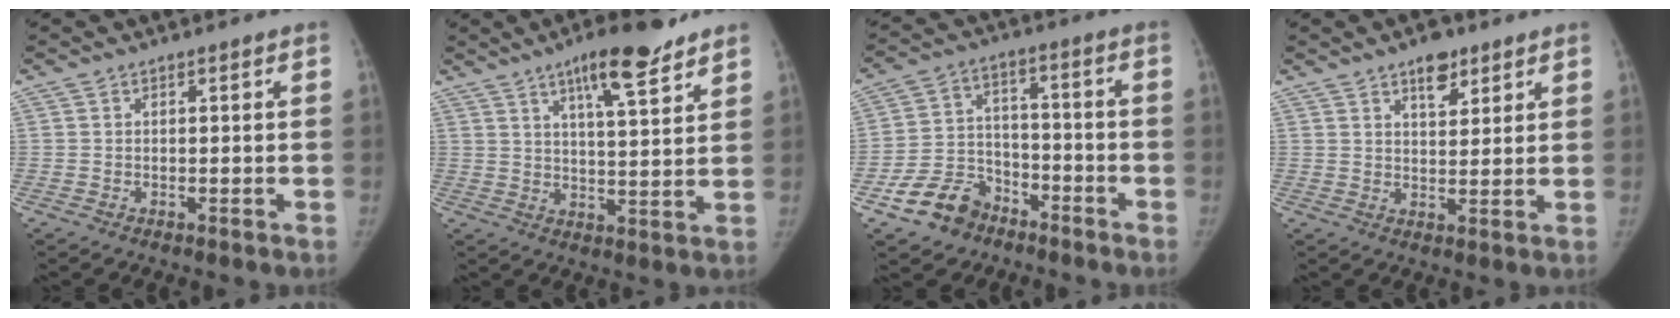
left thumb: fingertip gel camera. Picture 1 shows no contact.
{"total": 11.6, "force": [7.6, 2.6, 8.5], "torque": [-0.112, -0.037, 0.114]}
{"total": 10.4, "force": [-6.7, 7.3, 3.3], "torque": [-0.031, 0.053, -0.119]}
{"total": 5.5, "force": [3.6, 2.7, 3.2], "torque": [-0.022, -0.020, 0.054]}